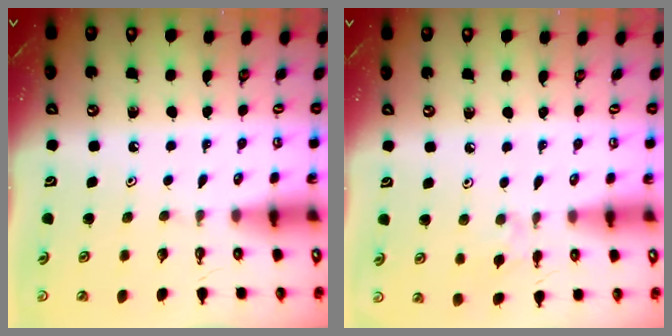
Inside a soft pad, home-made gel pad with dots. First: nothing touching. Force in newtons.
{"total": 2.4, "press": 2.4, "slide": 0.4}